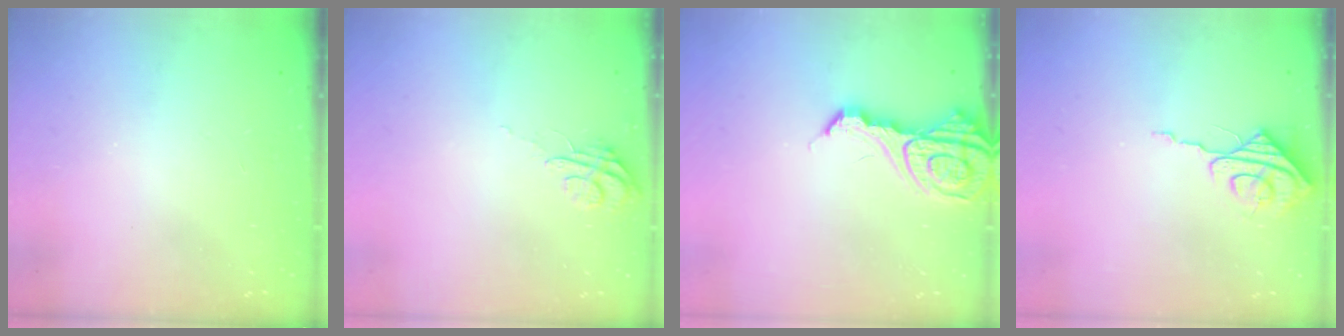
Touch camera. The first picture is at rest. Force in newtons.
{"total": 5.5, "press": 5.4, "slide": 0.4}
{"total": 12.0, "press": 11.9, "slide": 1.6}
{"total": 7.9, "press": 7.9, "slide": 0.5}